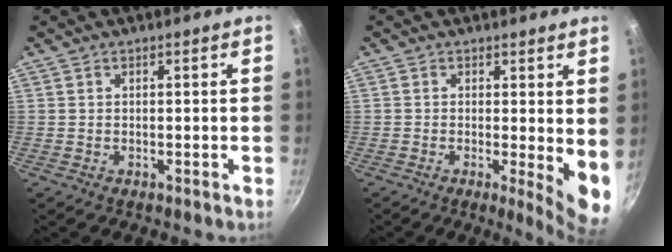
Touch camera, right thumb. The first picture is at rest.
{"total": 7.0, "force": [0.0, 1.9, 6.7], "torque": [-0.088, -0.020, 0.000]}